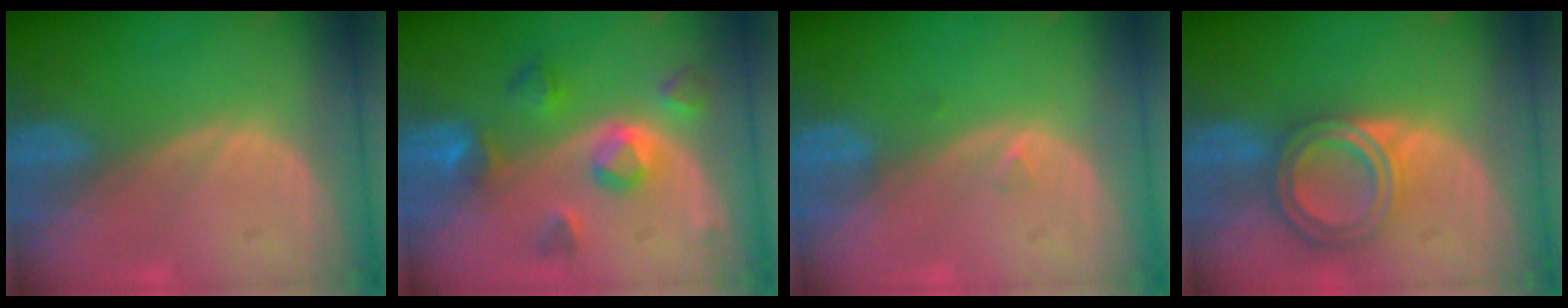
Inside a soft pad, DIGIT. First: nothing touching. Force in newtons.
{"total": 7.6, "press": 6.8, "slide": 3.4}
{"total": 0.7, "press": 0.7, "slide": 0.2}
{"total": 6.7, "press": 6.0, "slide": 3.1}